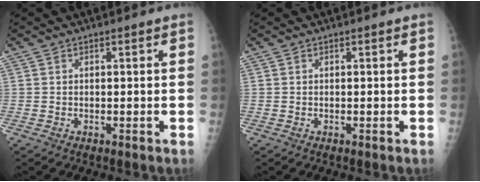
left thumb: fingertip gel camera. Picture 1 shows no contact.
{"total": 0.0}